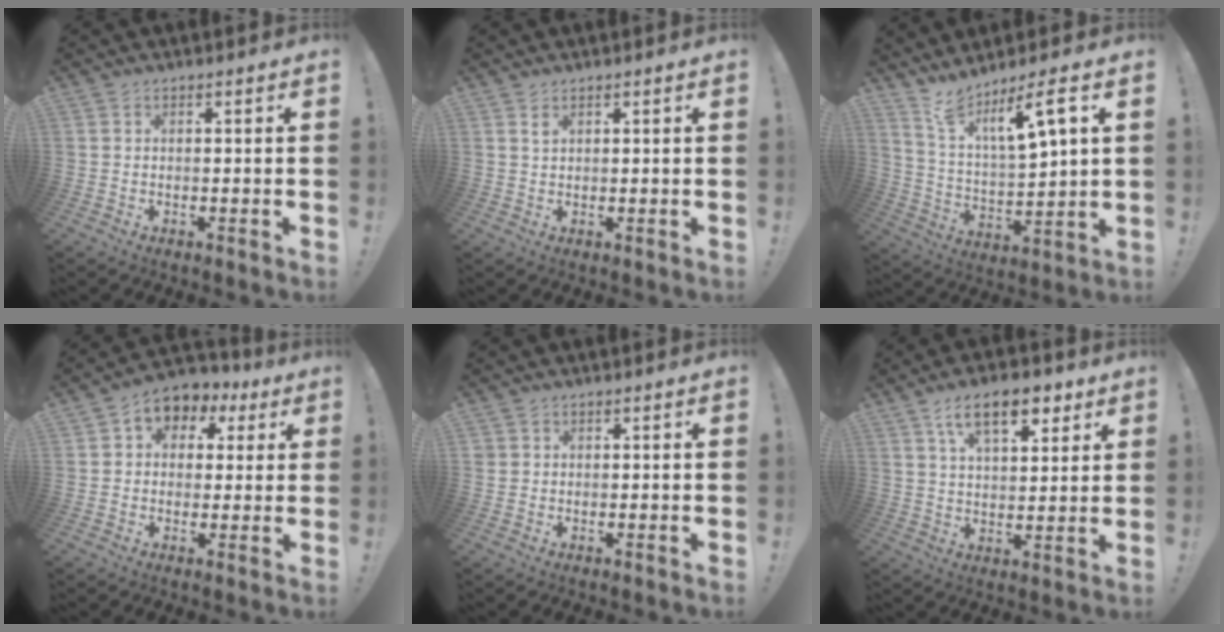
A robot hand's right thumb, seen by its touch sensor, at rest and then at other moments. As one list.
[{"total": 1.4, "force": [0.9, 0.8, 0.7], "torque": [-0.004, -0.004, 0.014]}, {"total": 10.9, "force": [7.9, 1.3, 7.4], "torque": [-0.133, -0.049, 0.131]}, {"total": 6.2, "force": [1.3, 5.5, 2.4], "torque": [-0.027, -0.007, 0.029]}, {"total": 1.2, "force": [0.5, 1.1, 0.2], "torque": [0.002, -0.002, 0.009]}, {"total": 13.2, "force": [7.3, 5.9, 9.2], "torque": [-0.143, -0.016, 0.127]}]